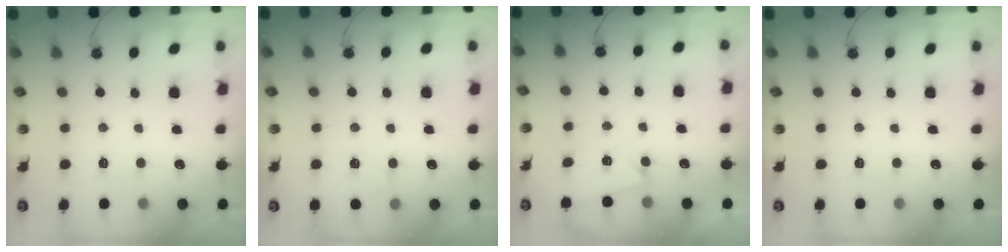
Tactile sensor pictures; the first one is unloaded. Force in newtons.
{"total": 5.1, "press": 4.5, "slide": 2.3}
{"total": 2.9, "press": 2.8, "slide": 0.6}
{"total": 0.0}